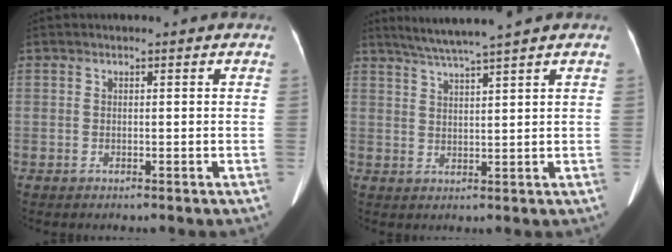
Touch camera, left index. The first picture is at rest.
{"total": 6.5, "force": [5.5, -1.5, 3.2], "torque": [-0.057, 0.011, 0.096]}